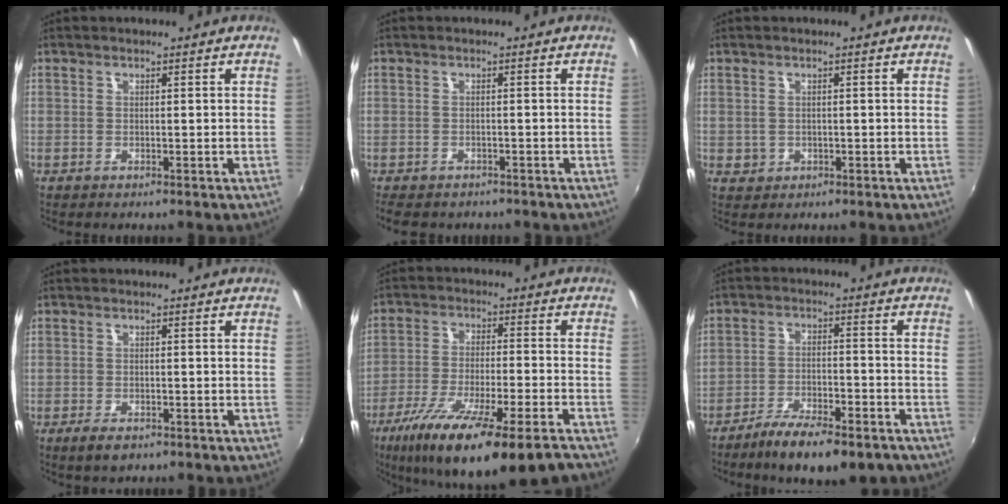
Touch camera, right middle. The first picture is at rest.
{"total": 6.4, "force": [-5.2, 2.5, 2.7], "torque": [-0.067, -0.031, -0.073]}
{"total": 1.8, "force": [-0.1, 1.7, 0.5], "torque": [-0.006, -0.001, 0.000]}
{"total": 3.5, "force": [-2.4, 1.6, 2.0], "torque": [-0.046, -0.014, -0.039]}
{"total": 19.5, "force": [-14.1, 2.1, 13.3], "torque": [-0.243, -0.060, -0.230]}
{"total": 12.8, "force": [-9.6, 3.9, 7.5], "torque": [-0.147, -0.027, -0.153]}